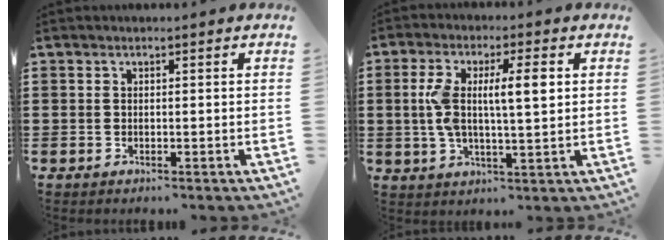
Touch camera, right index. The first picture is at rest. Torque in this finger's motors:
{"motor_torque": [0.53, 0.12, 0.73, 0.21]}